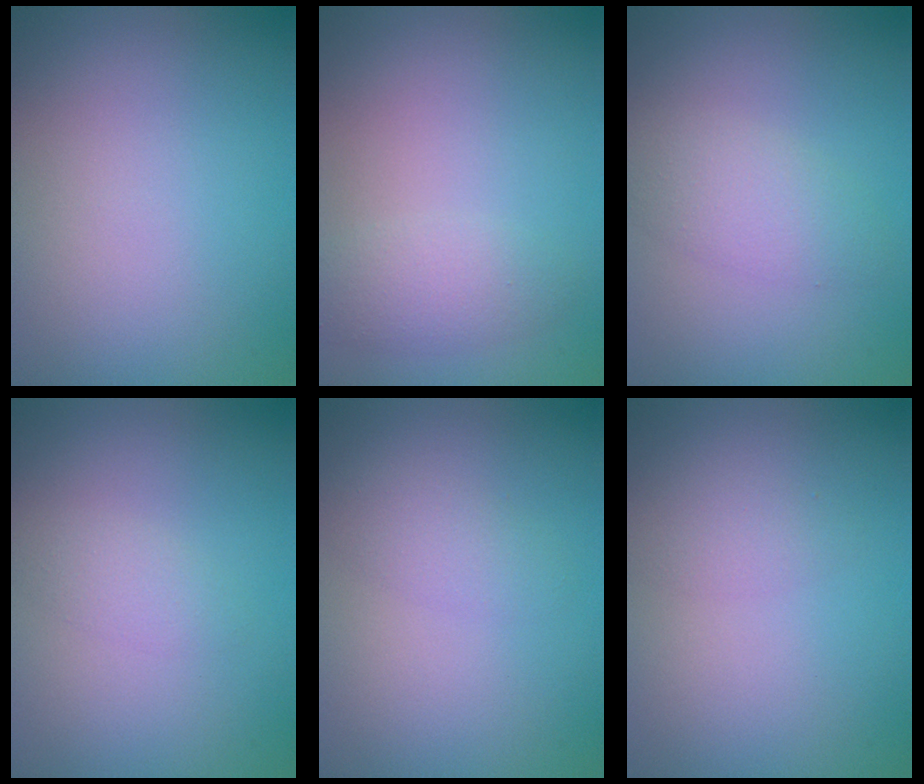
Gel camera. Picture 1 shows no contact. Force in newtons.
{"total": 2.1, "press": 2.1, "slide": 0.2}
{"total": 2.6, "press": 2.6, "slide": 0.3}
{"total": 1.5, "press": 1.5, "slide": 0.1}
{"total": 1.7, "press": 1.7, "slide": 0.1}
{"total": 1.4, "press": 1.4, "slide": 0.1}